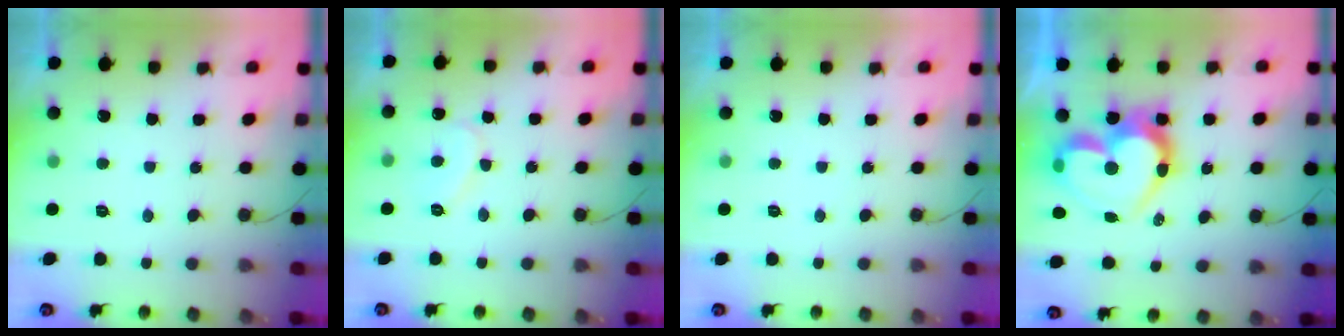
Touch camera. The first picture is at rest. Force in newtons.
{"total": 7.1, "press": 7.1, "slide": 0.3}
{"total": 0.0}
{"total": 20.1, "press": 20.0, "slide": 1.8}